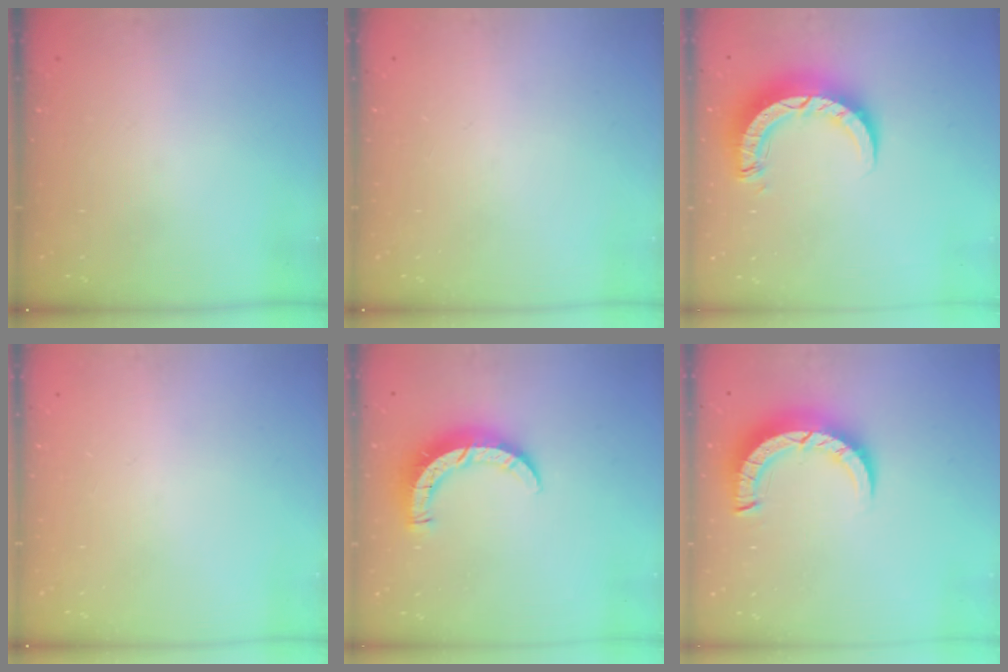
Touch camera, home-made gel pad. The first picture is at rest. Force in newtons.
{"total": 0.0}
{"total": 8.8, "press": 8.8, "slide": 0.8}
{"total": 0.0}
{"total": 7.8, "press": 7.8, "slide": 0.6}
{"total": 6.7, "press": 6.7, "slide": 0.7}